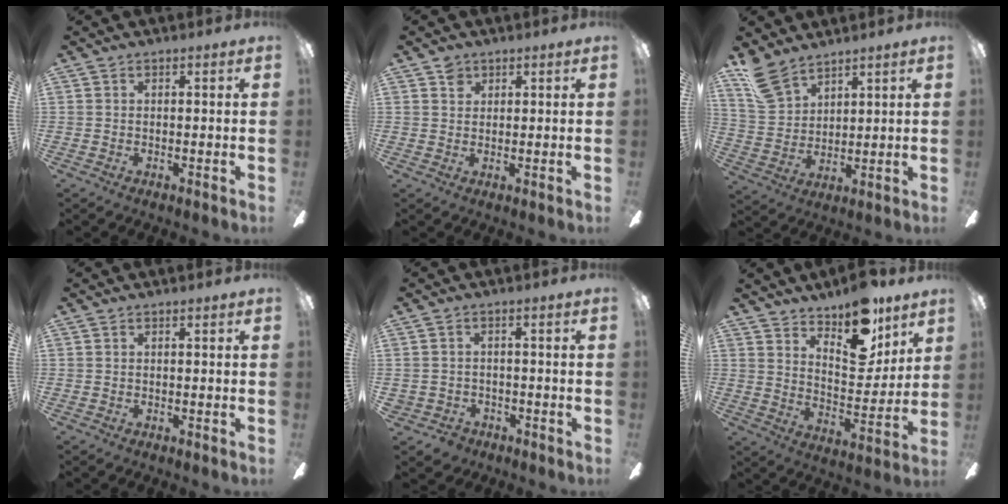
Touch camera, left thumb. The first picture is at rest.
{"total": 2.3, "force": [1.5, 1.6, 0.7], "torque": [-0.007, -0.001, 0.027]}
{"total": 11.0, "force": [8.9, 5.3, 3.9], "torque": [-0.099, -0.033, 0.177]}
{"total": 0.0}
{"total": 2.5, "force": [-1.3, 2.1, 0.2], "torque": [-0.013, 0.005, -0.029]}
{"total": 14.6, "force": [11.0, 6.6, 7.0], "torque": [-0.084, -0.074, 0.193]}